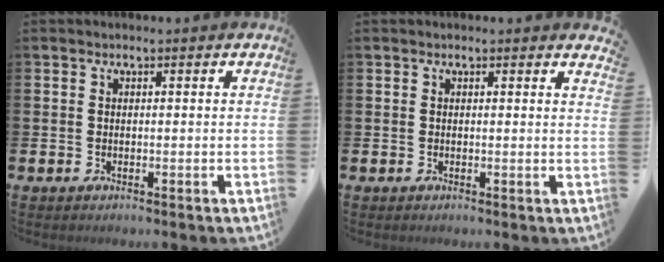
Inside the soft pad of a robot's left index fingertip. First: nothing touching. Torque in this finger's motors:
{"motor_torque": [0.25, -0.15, 0.05, 0.00]}